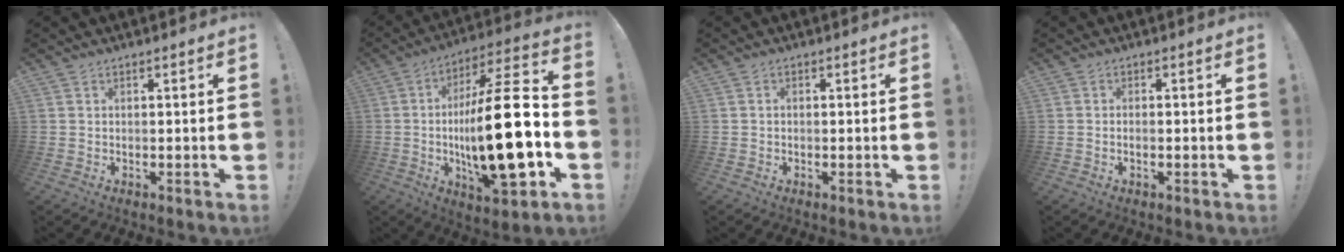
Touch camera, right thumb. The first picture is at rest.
{"total": 26.5, "force": [-3.8, 8.2, 25.0], "torque": [-0.434, 0.012, -0.067]}
{"total": 0.6, "force": [-0.4, 0.4, 0.3], "torque": [-0.007, 0.003, -0.007]}
{"total": 1.3, "force": [-0.6, 0.3, 1.0], "torque": [-0.018, 0.002, -0.011]}